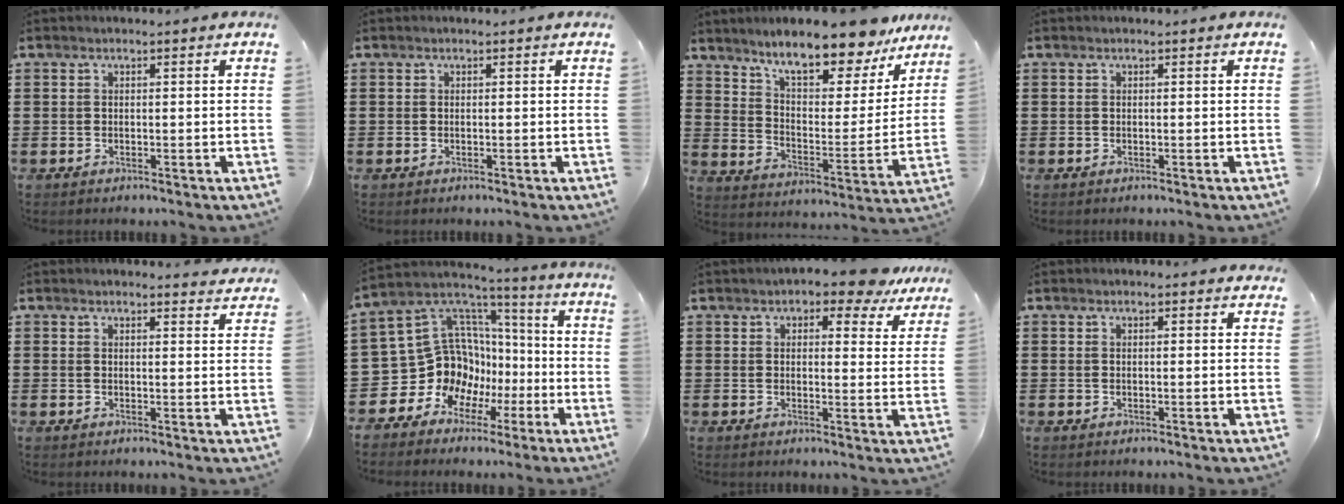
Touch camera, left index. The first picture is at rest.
{"total": 0.0}
{"total": 11.0, "force": [9.8, 1.5, 4.7], "torque": [-0.098, -0.069, 0.168]}
{"total": 0.0}
{"total": 2.5, "force": [2.5, 0.1, 0.2], "torque": [-0.004, -0.010, 0.046]}
{"total": 14.1, "force": [-2.4, 13.2, 4.5], "torque": [-0.149, -0.031, -0.016]}
{"total": 4.9, "force": [4.3, 1.3, 1.8], "torque": [-0.036, -0.016, 0.074]}
{"total": 1.1, "force": [1.0, 0.2, 0.4], "torque": [-0.011, 0.001, 0.019]}